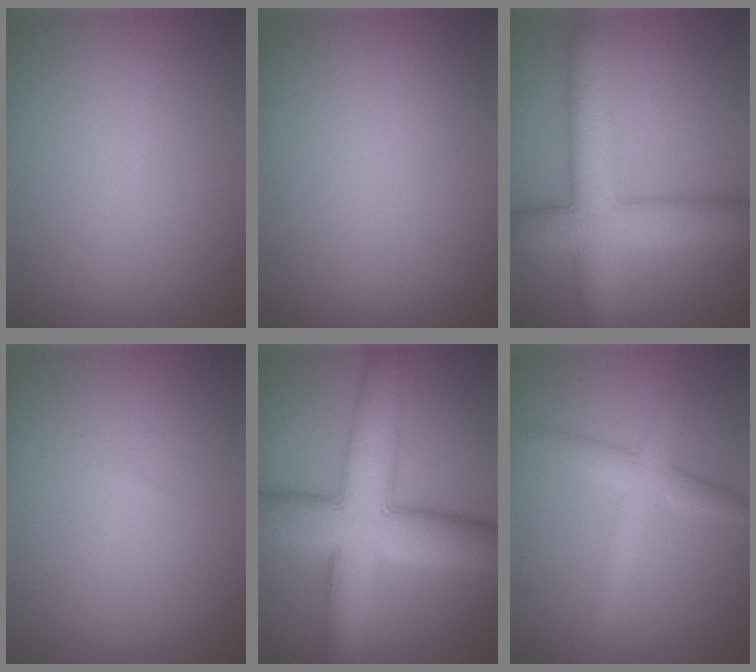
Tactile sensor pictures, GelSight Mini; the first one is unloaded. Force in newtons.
{"total": 0.0}
{"total": 7.6, "press": 7.6, "slide": 0.3}
{"total": 0.0}
{"total": 10.8, "press": 10.8, "slide": 0.3}
{"total": 2.9, "press": 2.9, "slide": 0.1}